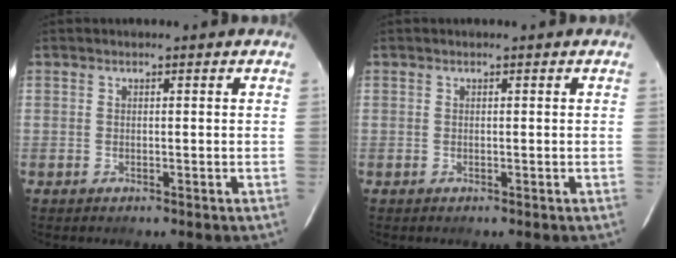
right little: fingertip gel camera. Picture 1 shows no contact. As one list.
[{"total": 0.0}]